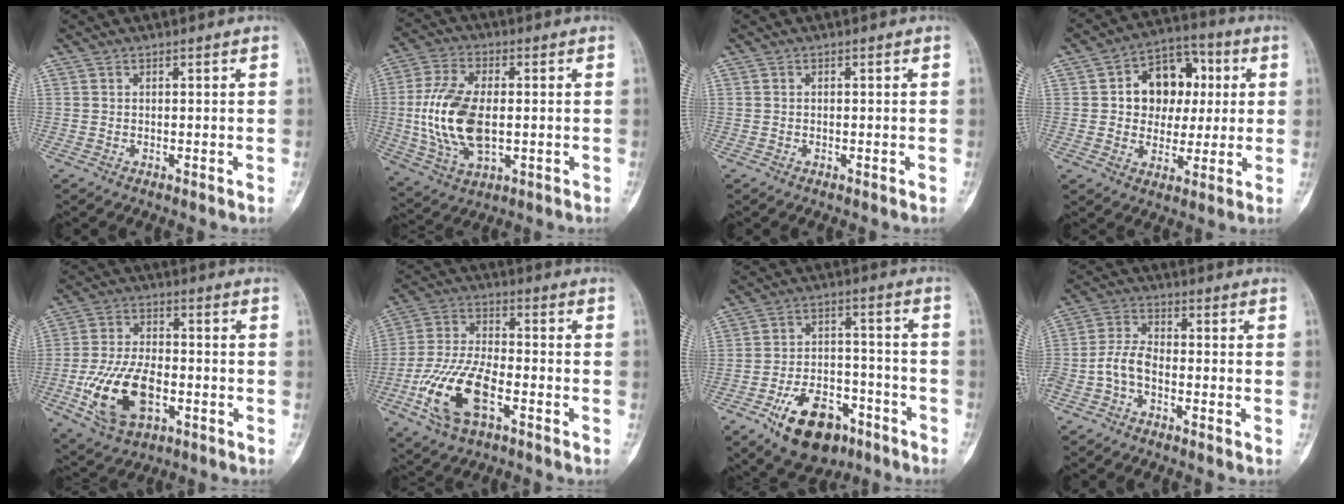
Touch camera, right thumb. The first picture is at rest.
{"total": 15.5, "force": [-0.6, 8.5, 13.0], "torque": [-0.264, -0.002, -0.006]}
{"total": 0.0}
{"total": 13.6, "force": [2.2, 10.4, 8.4], "torque": [-0.074, 0.016, 0.032]}
{"total": 15.2, "force": [-4.5, 8.7, 11.7], "torque": [-0.218, 0.016, -0.076]}
{"total": 14.4, "force": [-5.5, 6.8, 11.4], "torque": [-0.236, 0.025, -0.102]}
{"total": 15.3, "force": [-8.8, 8.7, 9.1], "torque": [-0.124, 0.061, -0.135]}
{"total": 5.8, "force": [-2.4, 3.1, 4.2], "torque": [-0.089, 0.026, -0.056]}